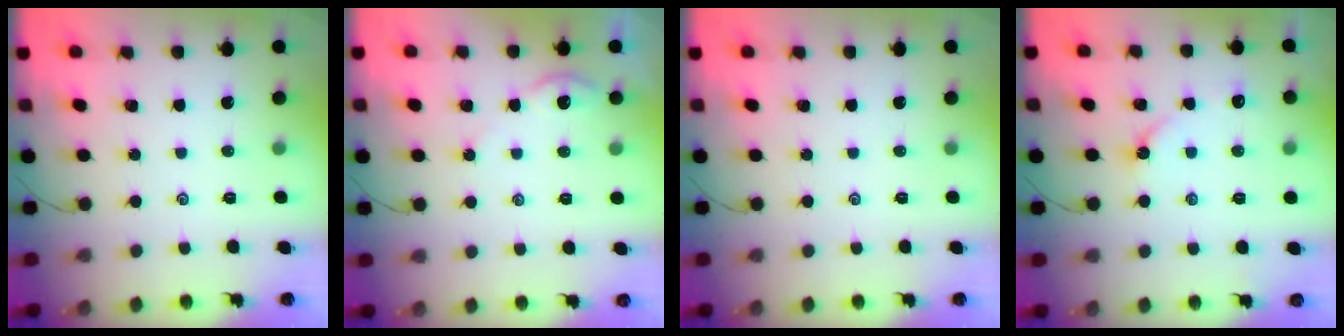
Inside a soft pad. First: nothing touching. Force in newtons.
{"total": 3.5, "press": 3.4, "slide": 0.5}
{"total": 0.0}
{"total": 2.9, "press": 2.9, "slide": 0.5}